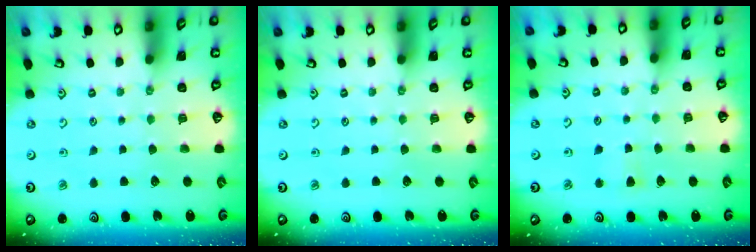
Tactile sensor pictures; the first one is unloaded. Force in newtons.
{"total": 0.0}
{"total": 2.7, "press": 2.7, "slide": 0.4}